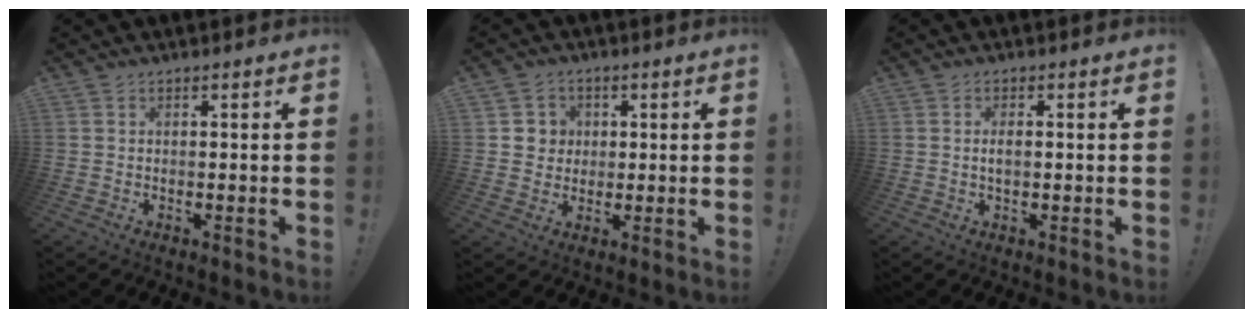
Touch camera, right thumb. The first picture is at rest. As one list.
[{"total": 5.7, "force": [1.1, 5.6, 0.7], "torque": [-0.002, -0.008, 0.020]}, {"total": 1.9, "force": [-0.2, 0.7, 1.8], "torque": [-0.031, 0.002, -0.005]}]